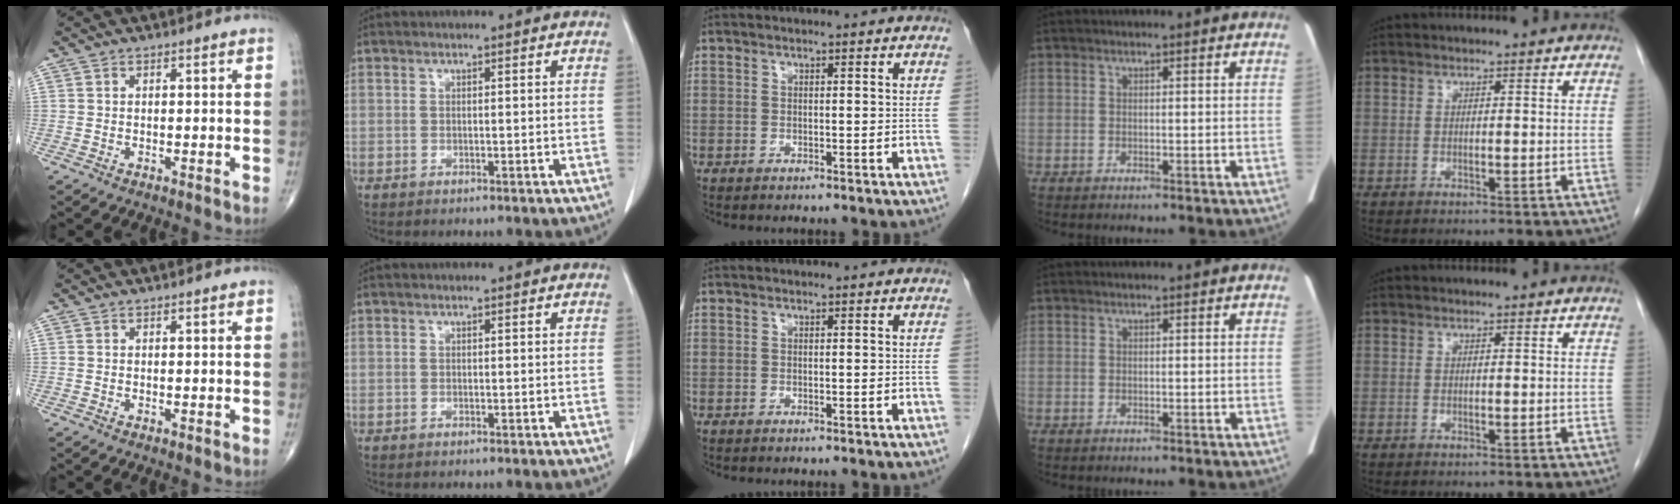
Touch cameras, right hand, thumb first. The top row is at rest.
{}